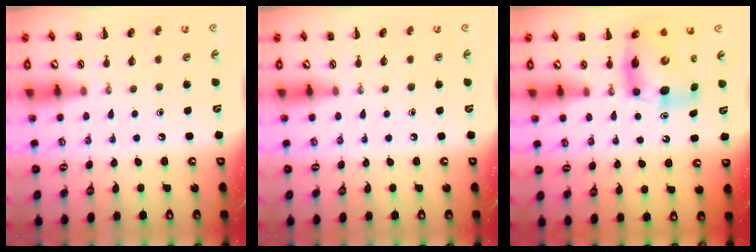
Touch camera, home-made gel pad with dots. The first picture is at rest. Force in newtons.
{"total": 0.0}
{"total": 7.3, "press": 7.0, "slide": 2.1}